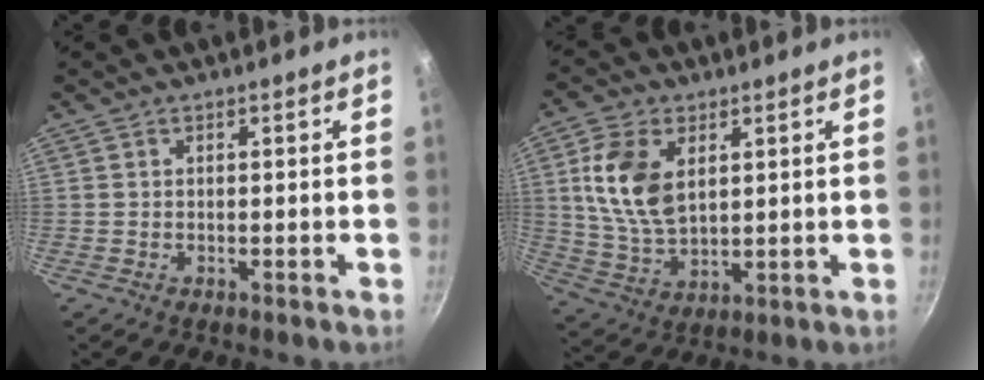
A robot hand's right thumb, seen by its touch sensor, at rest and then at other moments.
{"total": 12.1, "force": [3.4, 7.4, 9.0], "torque": [-0.168, -0.020, 0.074]}